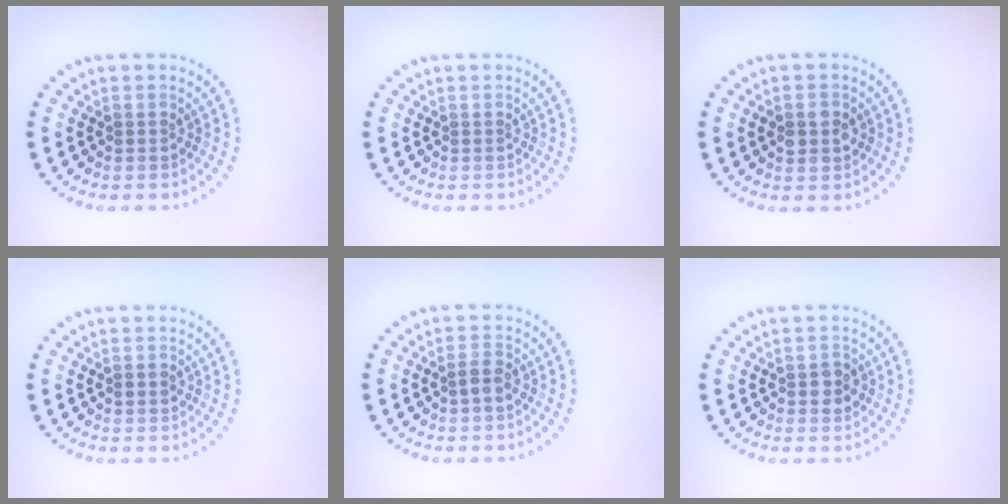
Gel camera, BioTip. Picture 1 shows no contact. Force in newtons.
{"total": 0.0}
{"total": 2.1, "press": 2.1, "slide": 0.1}
{"total": 1.0, "press": 1.0, "slide": 0.1}
{"total": 1.4, "press": 1.3, "slide": 0.5}
{"total": 1.6, "press": 1.6, "slide": 0.3}